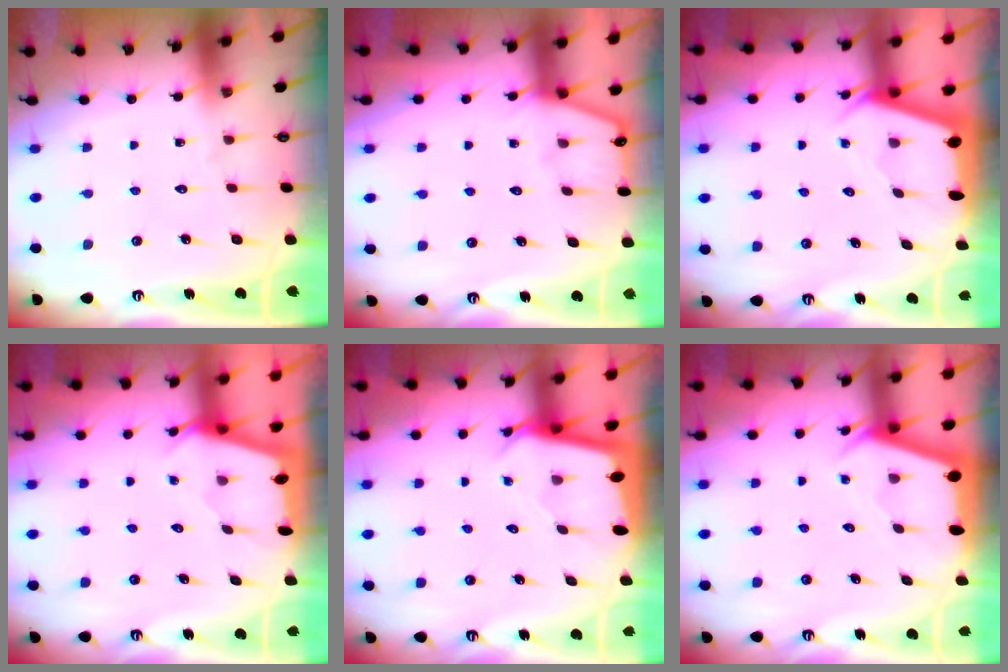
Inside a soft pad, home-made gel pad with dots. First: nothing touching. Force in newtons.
{"total": 2.5, "press": 2.4, "slide": 0.3}
{"total": 2.5, "press": 2.5, "slide": 0.3}
{"total": 2.2, "press": 2.2, "slide": 0.3}
{"total": 2.4, "press": 2.4, "slide": 0.2}
{"total": 2.4, "press": 2.4, "slide": 0.3}